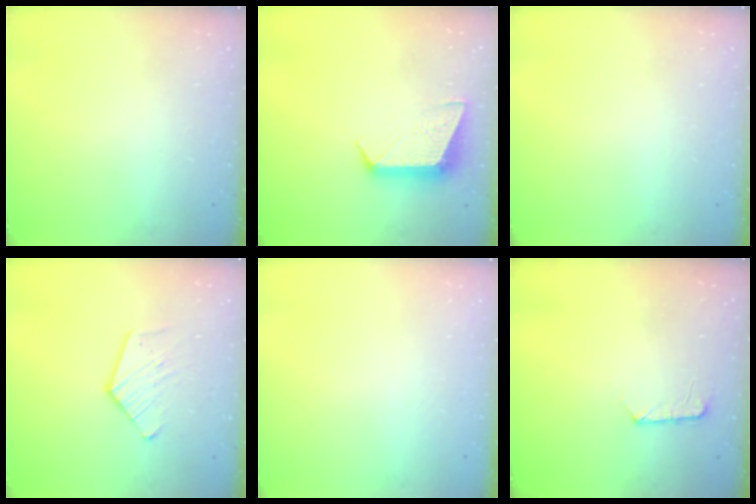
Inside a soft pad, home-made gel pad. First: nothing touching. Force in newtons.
{"total": 10.4, "press": 10.4, "slide": 0.6}
{"total": 0.0}
{"total": 8.7, "press": 8.6, "slide": 0.7}
{"total": 0.0}
{"total": 6.8, "press": 6.7, "slide": 0.7}